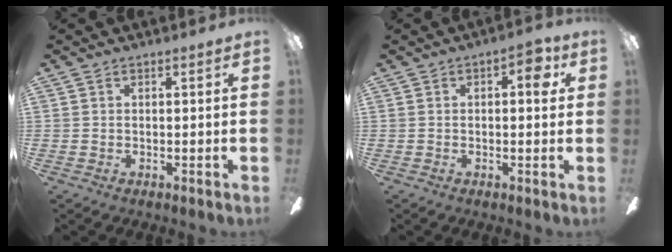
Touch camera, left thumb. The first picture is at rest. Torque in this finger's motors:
{"motor_torque": [0.31, 0.38, -0.03, 0.00, -0.01]}